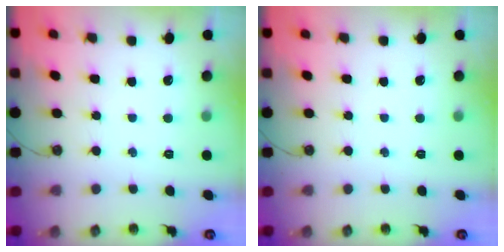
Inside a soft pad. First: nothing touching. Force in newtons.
{"total": 0.0}